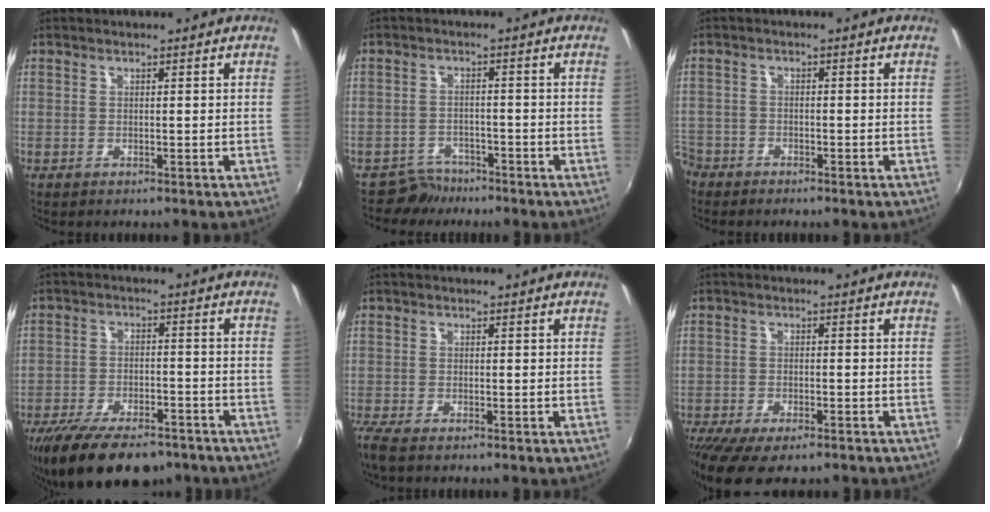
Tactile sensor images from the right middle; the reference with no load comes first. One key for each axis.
{"total": 3.9, "fx": -3.3, "fy": 1.9, "fz": -0.4, "tx": 0.002, "ty": 0.009, "tz": -0.056}
{"total": 5.2, "fx": -3.8, "fy": 3.5, "fz": 0.9, "tx": -0.049, "ty": -0.001, "tz": -0.076}
{"total": 17.4, "fx": -12.9, "fy": 7.1, "fz": 9.3, "tx": -0.191, "ty": -0.029, "tz": -0.200}
{"total": 3.5, "fx": -2.8, "fy": 0.7, "fz": 2.0, "tx": -0.051, "ty": -0.016, "tz": -0.058}
{"total": 12.6, "fx": -9.5, "fy": 3.9, "fz": 7.3, "tx": -0.166, "ty": -0.055, "tz": -0.158}